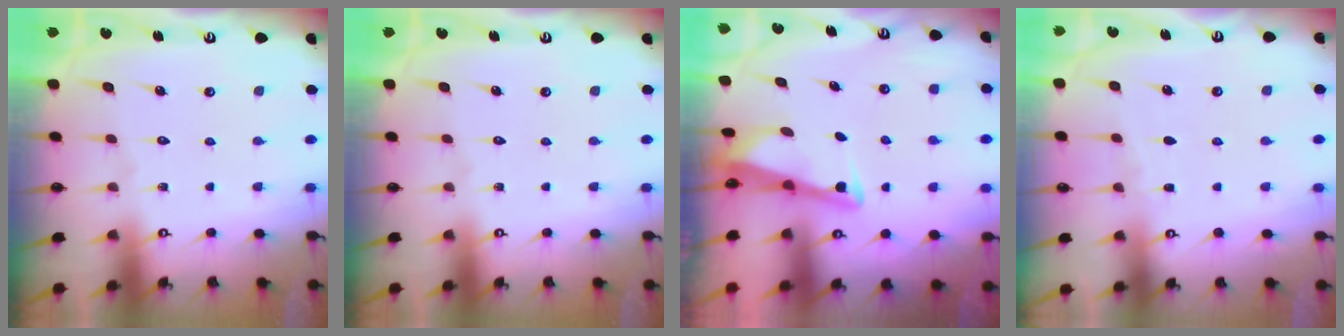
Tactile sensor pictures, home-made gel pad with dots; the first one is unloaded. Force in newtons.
{"total": 0.0}
{"total": 3.0, "press": 3.0, "slide": 0.3}
{"total": 2.3, "press": 2.2, "slide": 0.3}